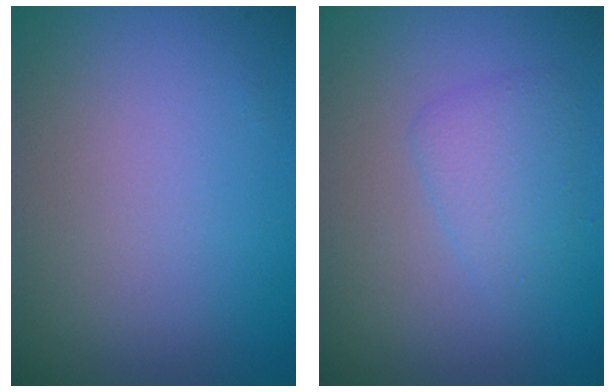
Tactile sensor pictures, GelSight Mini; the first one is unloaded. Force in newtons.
{"total": 2.1, "press": 2.1, "slide": 0.0}